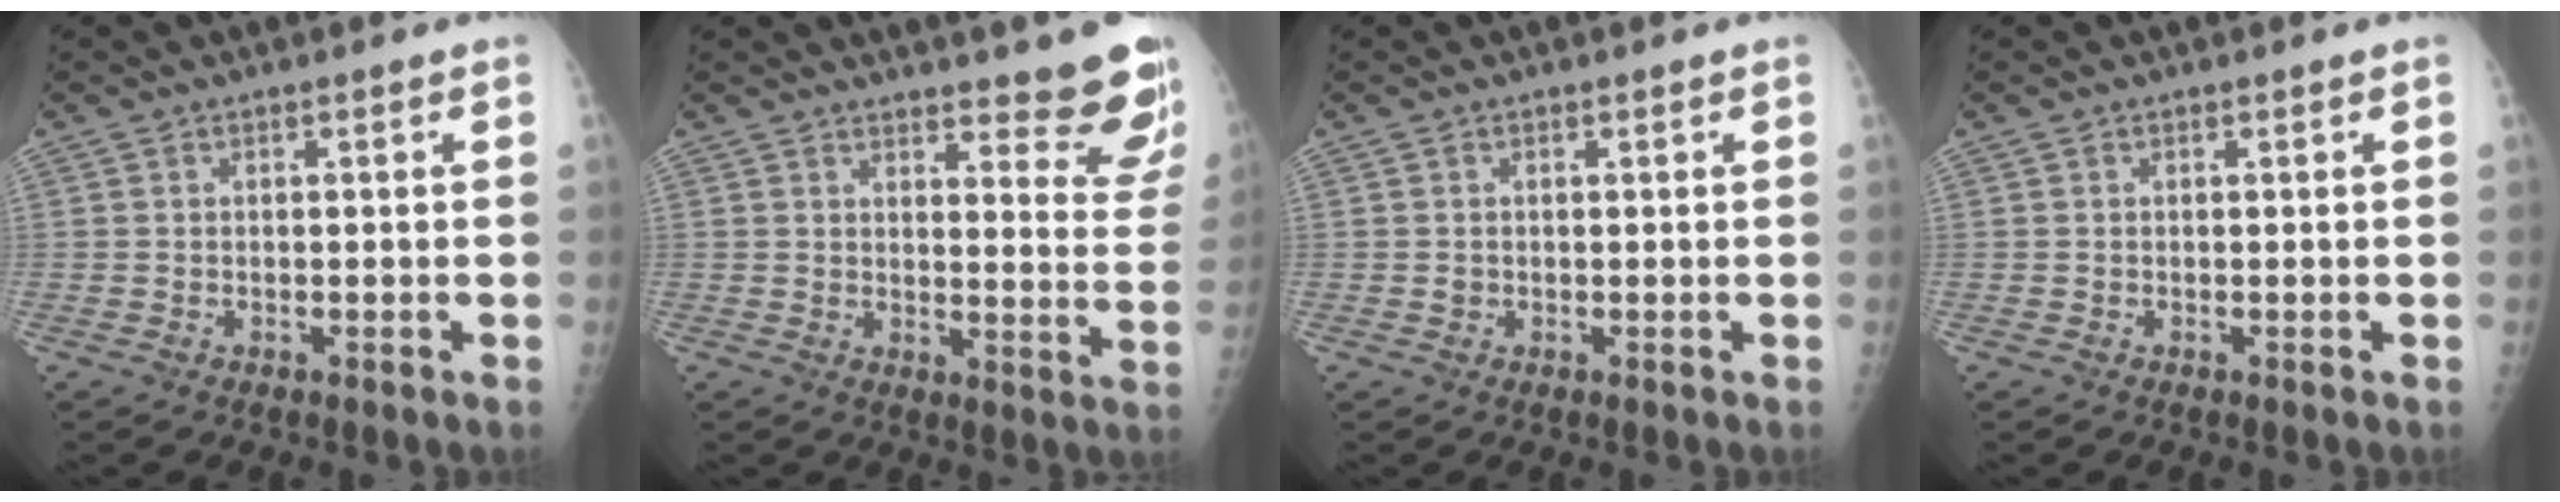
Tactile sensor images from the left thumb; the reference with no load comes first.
{"total": 14.3, "force": [12.4, 2.9, 6.7], "torque": [-0.044, -0.100, 0.134]}
{"total": 0.8, "force": [0.1, 0.8, 0.2], "torque": [0.001, 0.001, 0.002]}
{"total": 0.0}